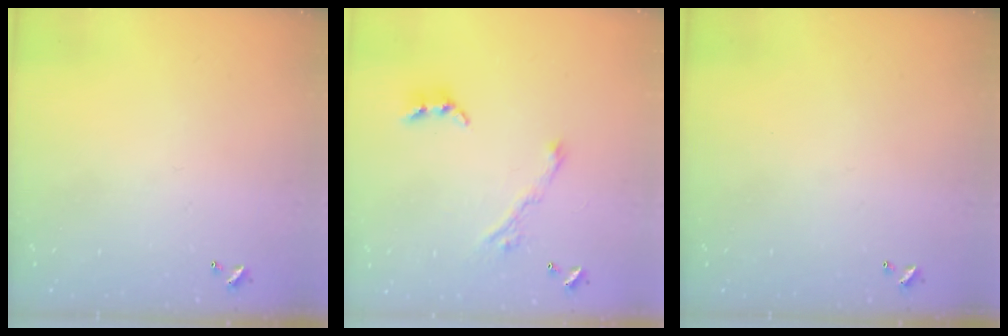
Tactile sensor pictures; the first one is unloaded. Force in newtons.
{"total": 6.8, "press": 6.7, "slide": 1.1}
{"total": 0.0}